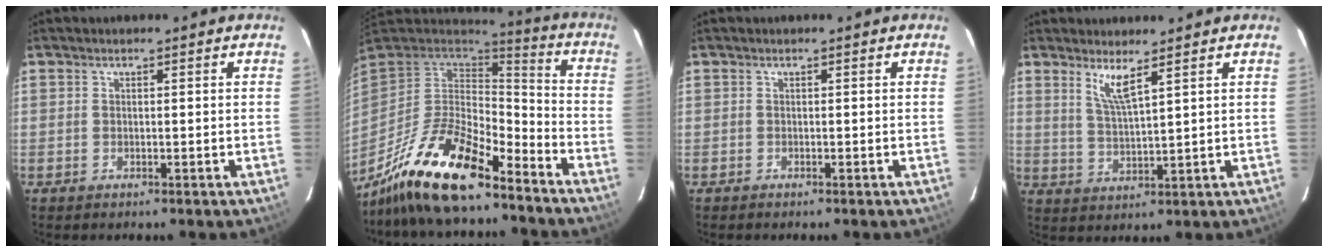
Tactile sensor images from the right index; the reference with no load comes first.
{"total": 19.0, "force": [-13.7, 5.5, 11.9], "torque": [-0.245, -0.026, -0.249]}
{"total": 0.5, "force": [-0.3, 0.4, -0.2], "torque": [0.000, 0.002, -0.006]}
{"total": 4.7, "force": [3.1, 0.0, 3.5], "torque": [-0.070, -0.009, 0.062]}